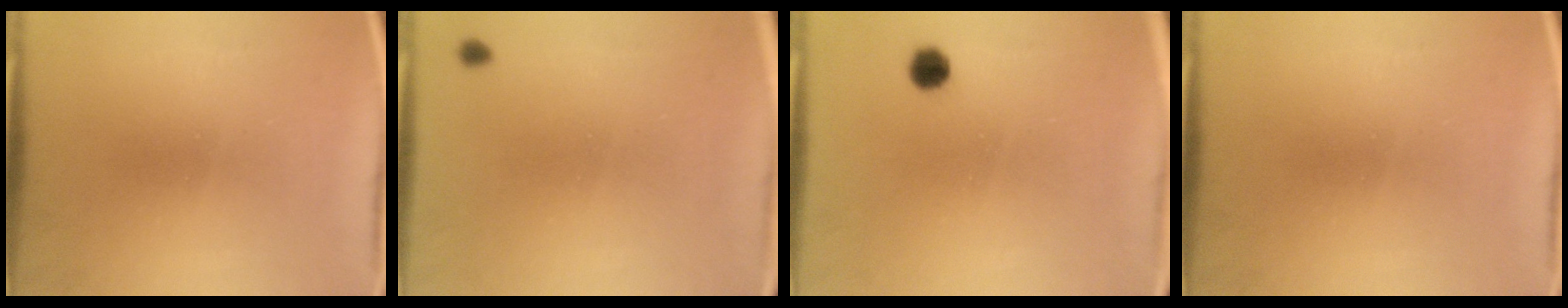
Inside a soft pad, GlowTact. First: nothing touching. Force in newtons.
{"total": 0.8}
{"total": 2.6}
{"total": 0.0}